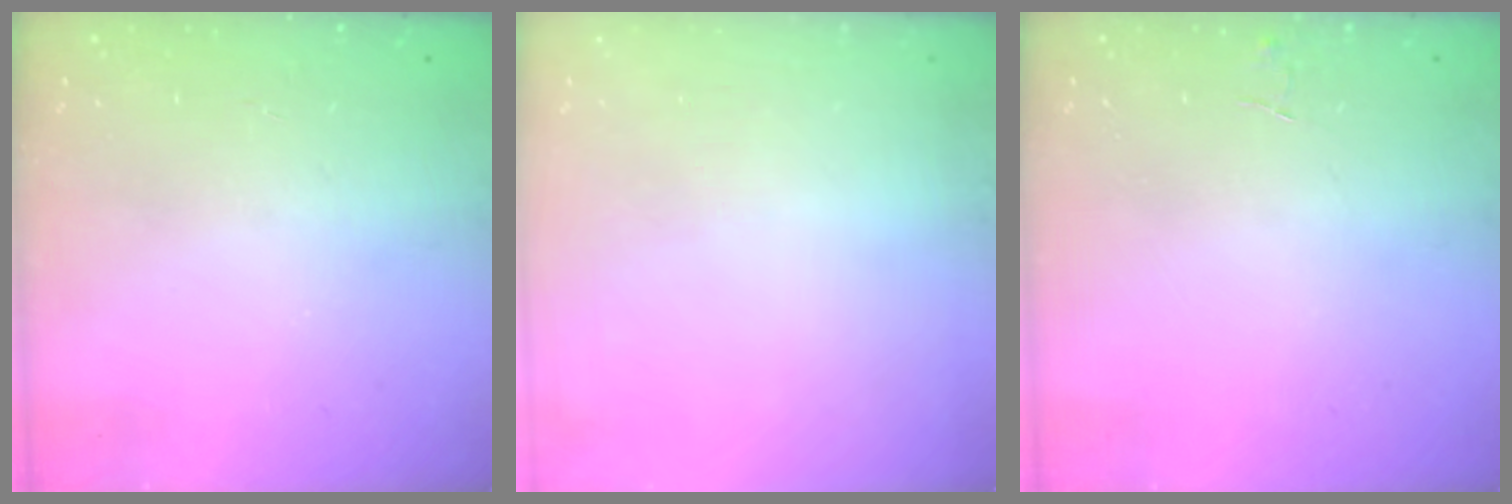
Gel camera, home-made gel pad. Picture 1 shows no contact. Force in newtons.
{"total": 0.0}
{"total": 4.0, "press": 4.0, "slide": 0.3}